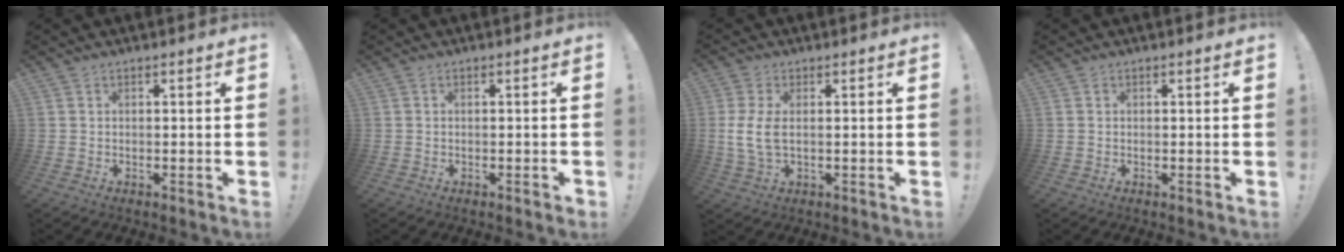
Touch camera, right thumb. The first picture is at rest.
{"total": 0.6, "force": [-0.3, 0.1, 0.5], "torque": [-0.007, 0.001, -0.006]}
{"total": 6.4, "force": [0.5, 2.7, 5.7], "torque": [-0.111, -0.010, 0.011]}
{"total": 0.0}